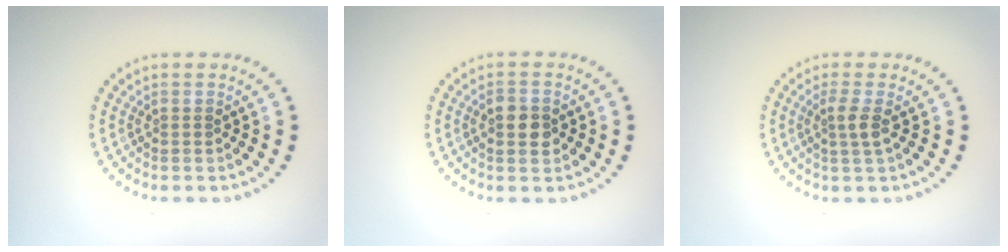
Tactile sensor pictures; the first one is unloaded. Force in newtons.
{"total": 2.6, "press": 2.6, "slide": 0.1}
{"total": 1.8, "press": 1.4, "slide": 1.2}